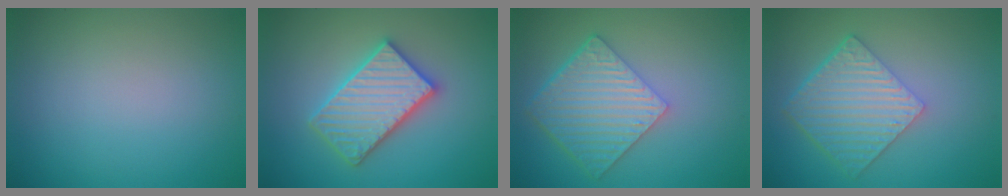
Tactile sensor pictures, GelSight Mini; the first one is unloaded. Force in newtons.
{"total": 5.6, "press": 5.5, "slide": 0.8}
{"total": 6.9, "press": 5.0, "slide": 4.8}
{"total": 6.4, "press": 4.5, "slide": 4.6}